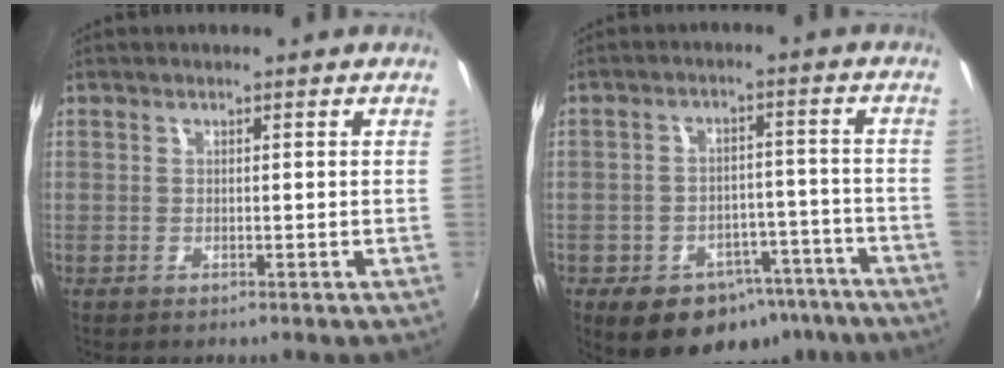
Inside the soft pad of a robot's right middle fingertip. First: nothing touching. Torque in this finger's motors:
{"motor_torque": [1.18, -0.96, 0.14, 0.09]}